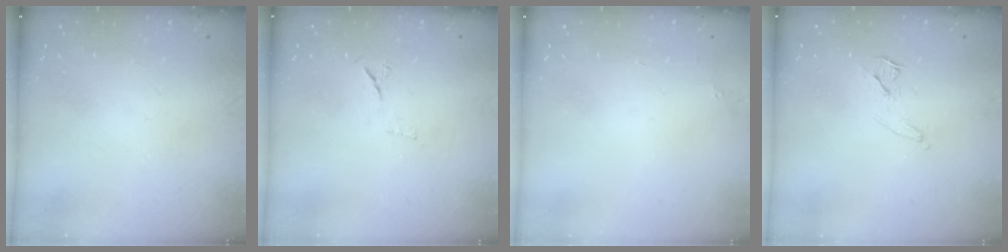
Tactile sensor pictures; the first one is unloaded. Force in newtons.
{"total": 6.2, "press": 6.2, "slide": 0.9}
{"total": 1.8, "press": 1.7, "slide": 0.1}
{"total": 7.4, "press": 6.8, "slide": 3.1}